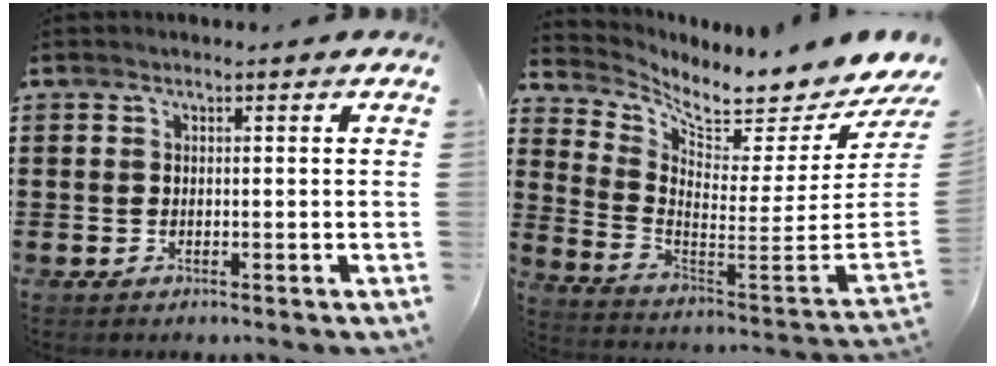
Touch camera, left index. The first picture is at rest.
{"total": 5.8, "force": [5.3, -0.1, 2.2], "torque": [-0.064, -0.074, 0.081]}